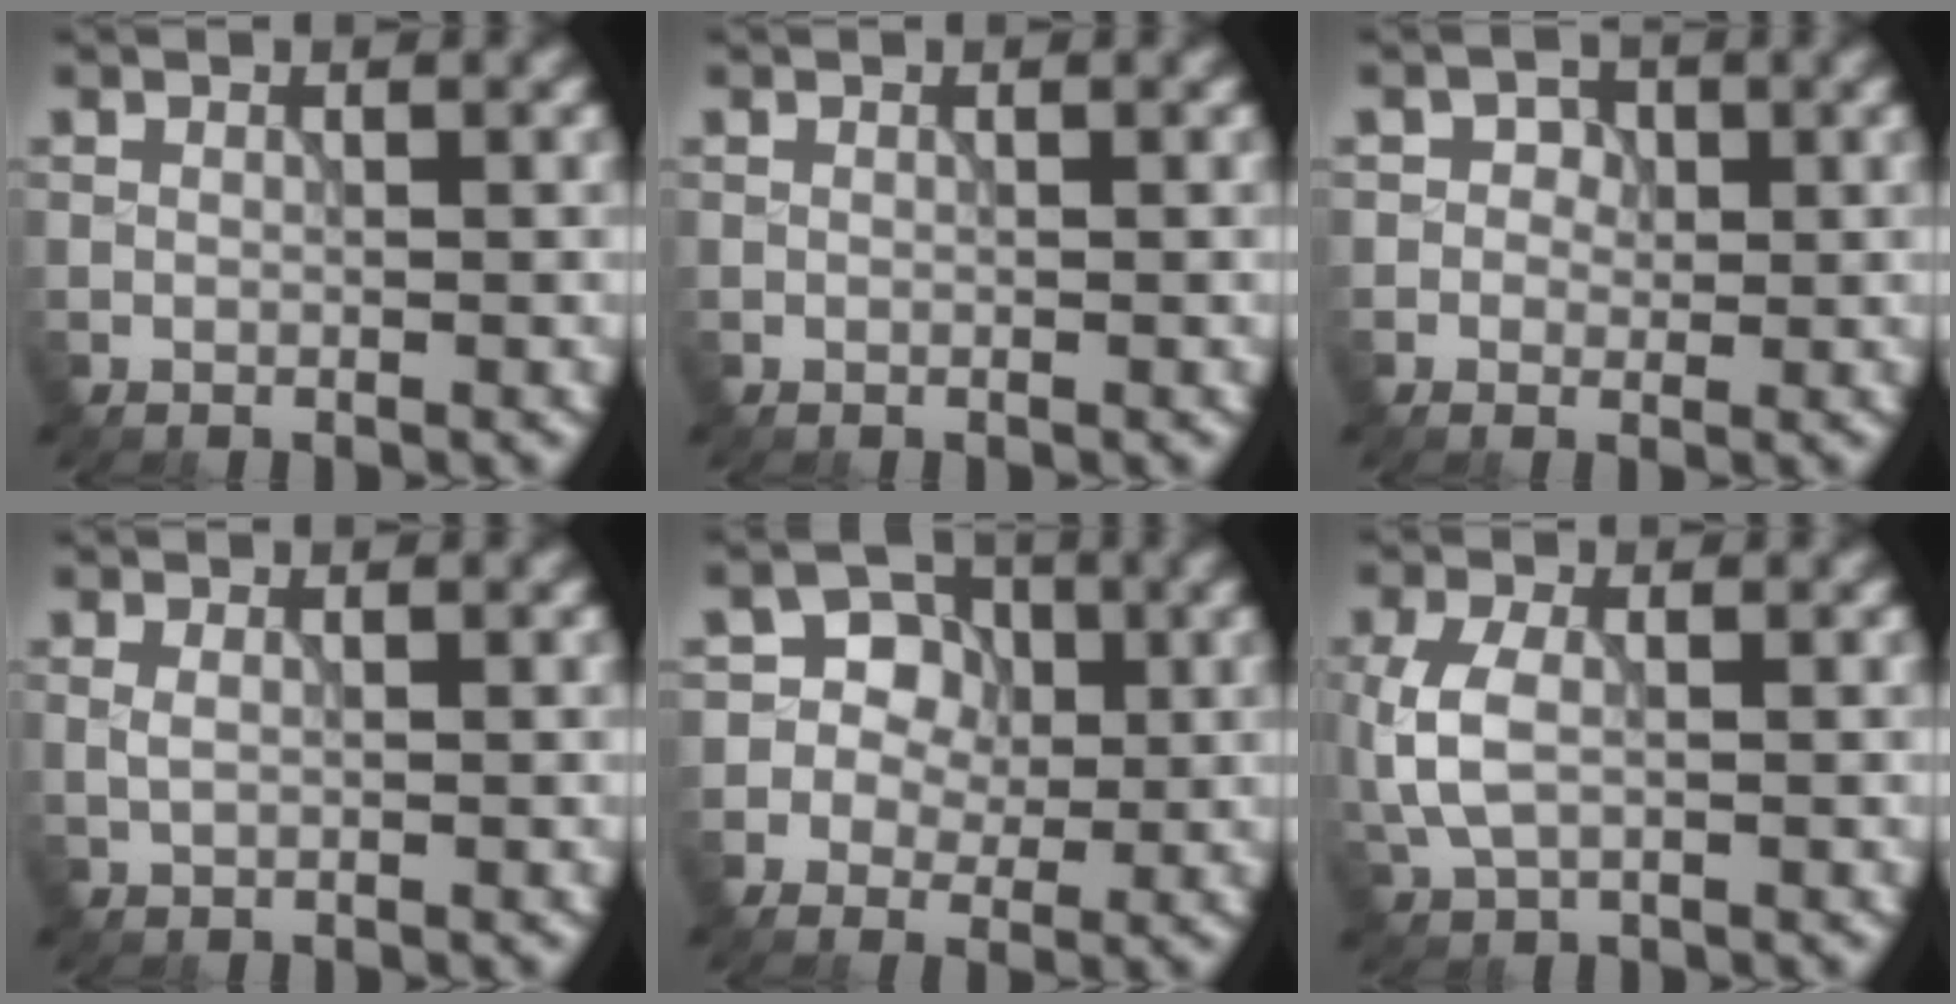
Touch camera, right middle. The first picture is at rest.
{"total": 0.0}
{"total": 1.9, "force": [0.3, 1.6, 0.8], "torque": [-0.001, 0.002, -0.005]}
{"total": 0.8, "force": [0.2, 0.4, 0.7], "torque": [-0.018, 0.000, 0.004]}
{"total": 5.0, "force": [0.4, 4.5, 2.1], "torque": [-0.018, 0.016, -0.016]}
{"total": 3.9, "force": [-0.1, 2.4, 3.0], "torque": [-0.084, -0.001, -0.001]}